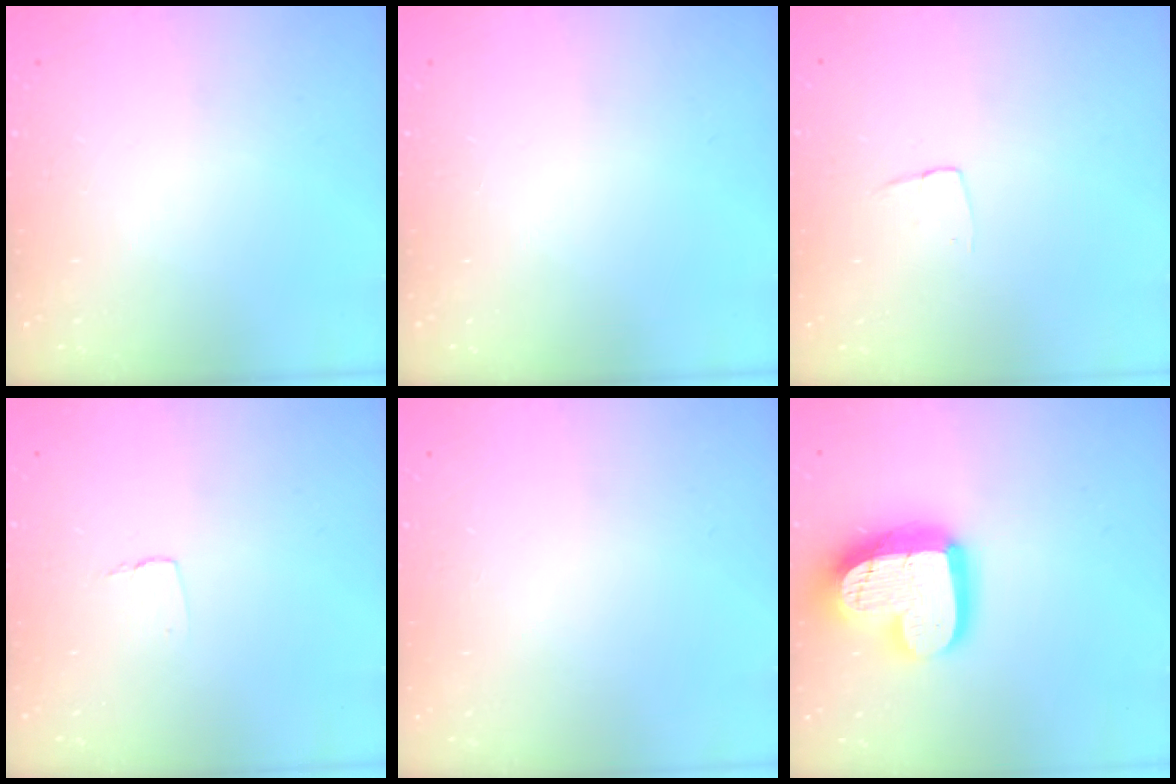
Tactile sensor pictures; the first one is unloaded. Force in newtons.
{"total": 0.0}
{"total": 3.4, "press": 3.4, "slide": 0.2}
{"total": 3.1, "press": 3.1, "slide": 0.3}
{"total": 0.0}
{"total": 18.7, "press": 18.6, "slide": 1.5}